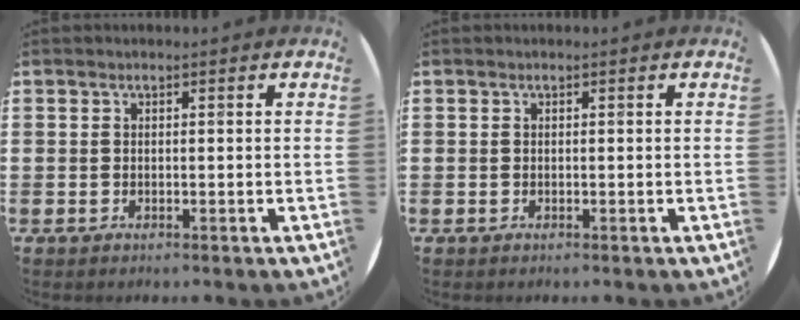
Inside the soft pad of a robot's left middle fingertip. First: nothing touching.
{"total": 0.0}